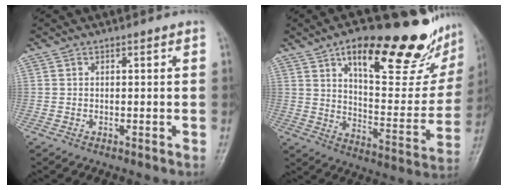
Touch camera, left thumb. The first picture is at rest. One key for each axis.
{"total": 26.6, "fx": 16.8, "fy": 9.1, "fz": 18.5, "tx": -0.208, "ty": -0.062, "tz": 0.249}